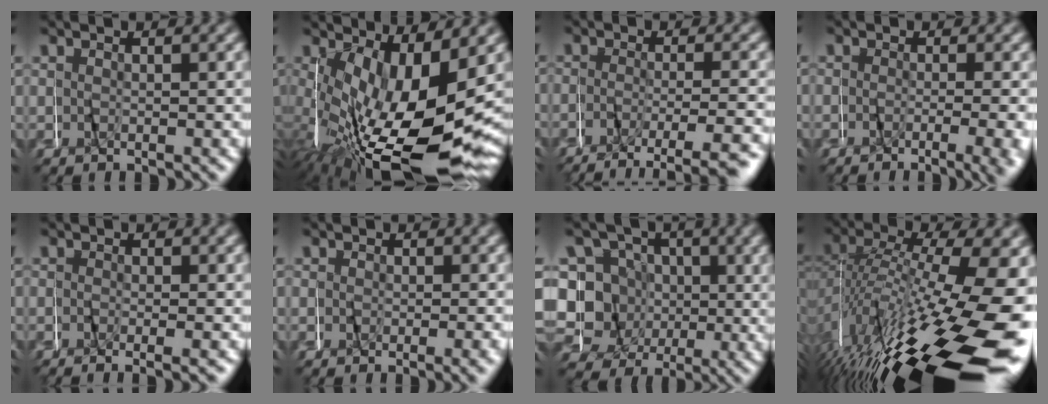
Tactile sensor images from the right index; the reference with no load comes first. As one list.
[{"total": 13.9, "force": [-4.8, 6.2, 11.5], "torque": [-0.220, -0.060, -0.038]}, {"total": 4.9, "force": [-3.9, 1.5, 2.5], "torque": [-0.041, -0.013, -0.060]}, {"total": 3.7, "force": [-1.5, 1.0, 3.2], "torque": [-0.028, -0.008, -0.023]}, {"total": 1.0, "force": [-0.9, 0.1, 0.5], "torque": [-0.006, -0.007, -0.017]}, {"total": 0.7, "force": [-0.4, 0.3, 0.5], "torque": [-0.004, -0.005, -0.006]}, {"total": 11.5, "force": [0.2, 10.6, 4.3], "torque": [-0.095, -0.018, -0.007]}, {"total": 17.8, "force": [-7.8, 7.4, 14.2], "torque": [-0.196, -0.028, -0.094]}]